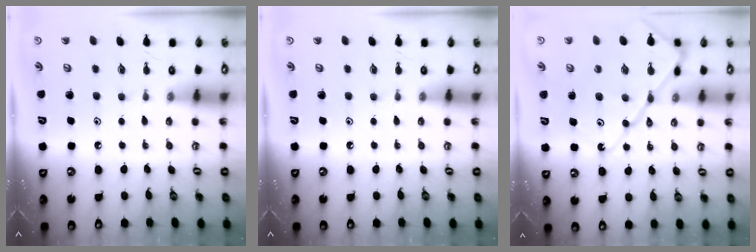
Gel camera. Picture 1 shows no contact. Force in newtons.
{"total": 0.0}
{"total": 15.4, "press": 15.3, "slide": 1.5}